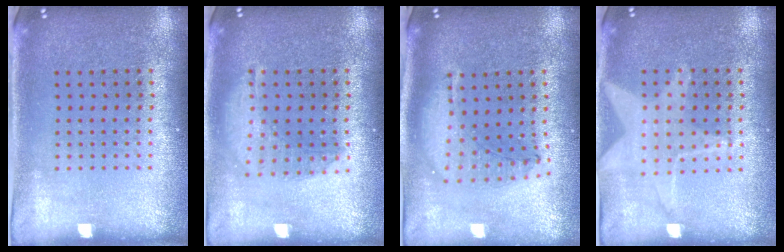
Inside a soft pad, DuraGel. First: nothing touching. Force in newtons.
{"total": 1.4, "press": 1.3, "slide": 0.6}
{"total": 1.3, "press": 1.2, "slide": 0.4}
{"total": 1.4, "press": 1.3, "slide": 0.4}